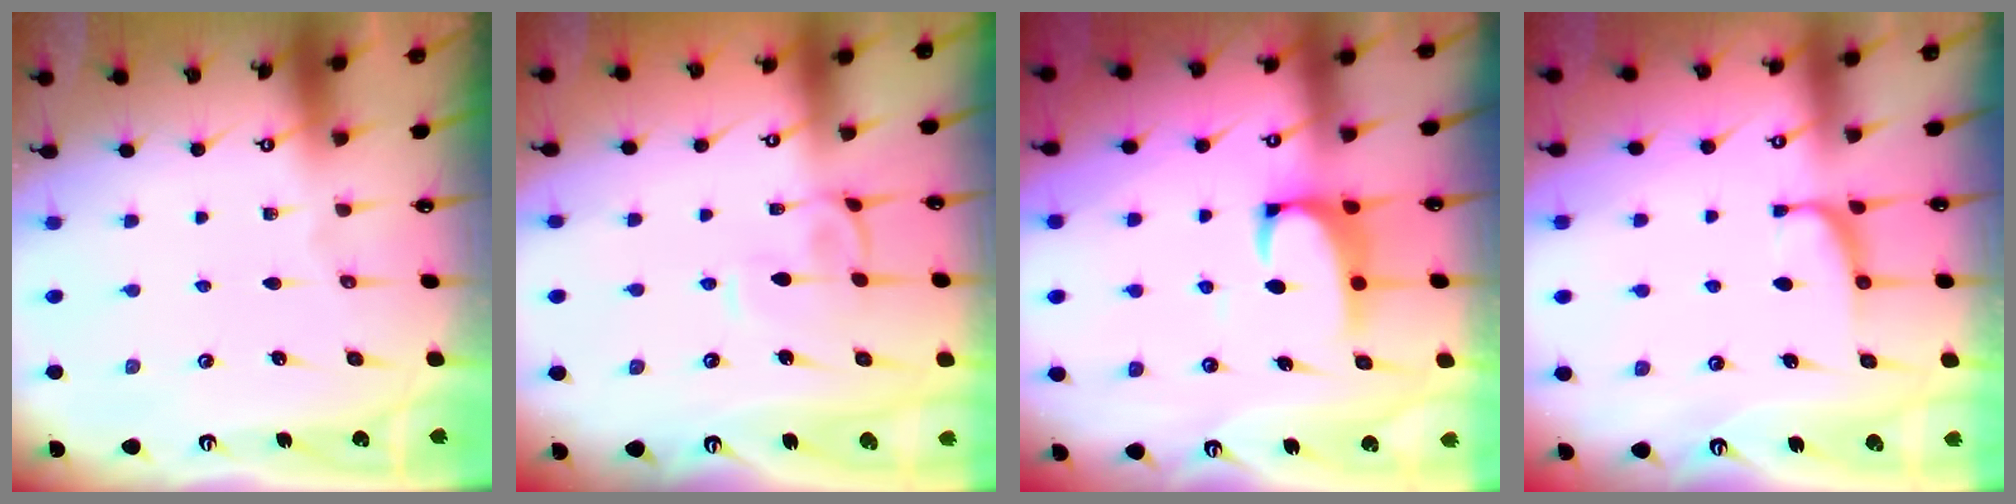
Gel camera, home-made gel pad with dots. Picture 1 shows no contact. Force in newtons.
{"total": 1.6, "press": 1.5, "slide": 0.6}
{"total": 2.1, "press": 1.9, "slide": 1.0}
{"total": 1.3, "press": 1.2, "slide": 0.6}